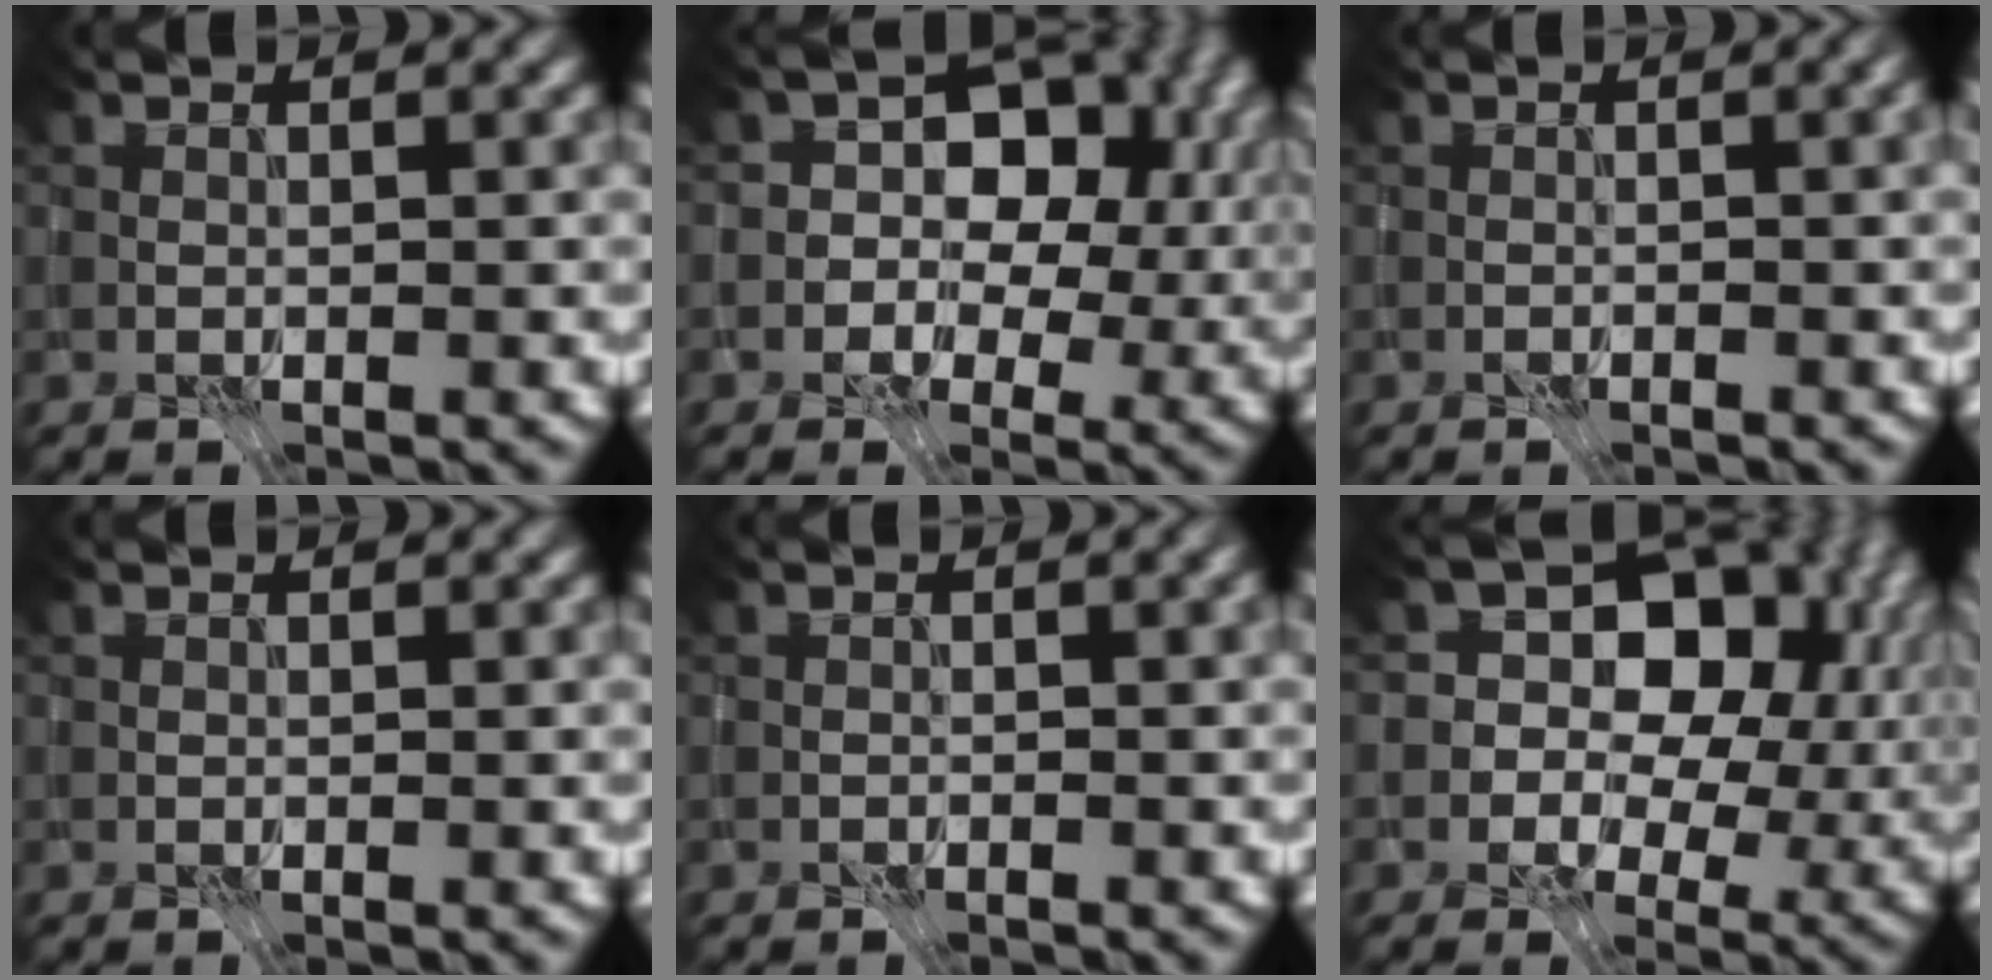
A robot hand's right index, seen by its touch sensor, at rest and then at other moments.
{"total": 12.6, "force": [2.3, 9.6, 7.8], "torque": [-0.061, 0.034, 0.002]}
{"total": 0.9, "force": [-0.5, 0.2, 0.7], "torque": [-0.012, 0.000, -0.011]}
{"total": 0.0}
{"total": 0.7, "force": [-0.5, 0.1, 0.4], "torque": [-0.006, 0.002, -0.009]}
{"total": 14.9, "force": [2.8, 11.2, 9.5], "torque": [-0.103, 0.037, 0.016]}